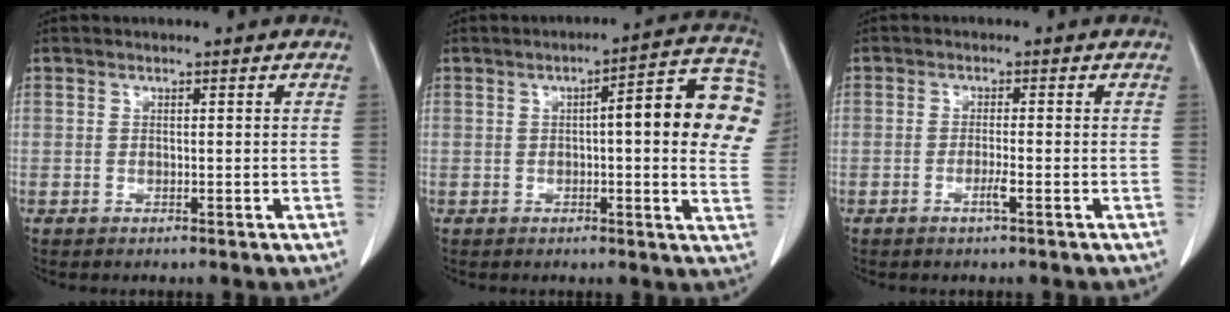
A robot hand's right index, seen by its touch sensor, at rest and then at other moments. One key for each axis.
{"total": 14.7, "fx": 2.5, "fy": 2.6, "fz": 14.3, "tx": -0.165, "ty": 0.026, "tz": 0.019}
{"total": 1.9, "fx": -0.9, "fy": -0.2, "fz": 1.7, "tx": -0.034, "ty": -0.003, "tz": -0.017}